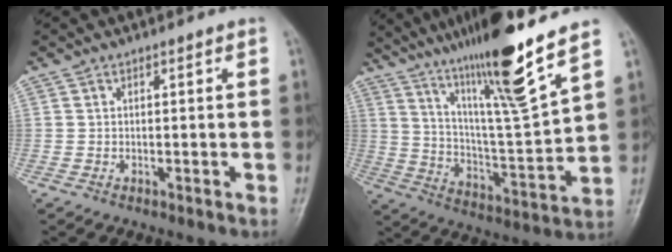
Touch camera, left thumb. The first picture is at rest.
{"total": 19.6, "force": [13.7, 0.3, 14.0], "torque": [-0.219, -0.071, 0.240]}